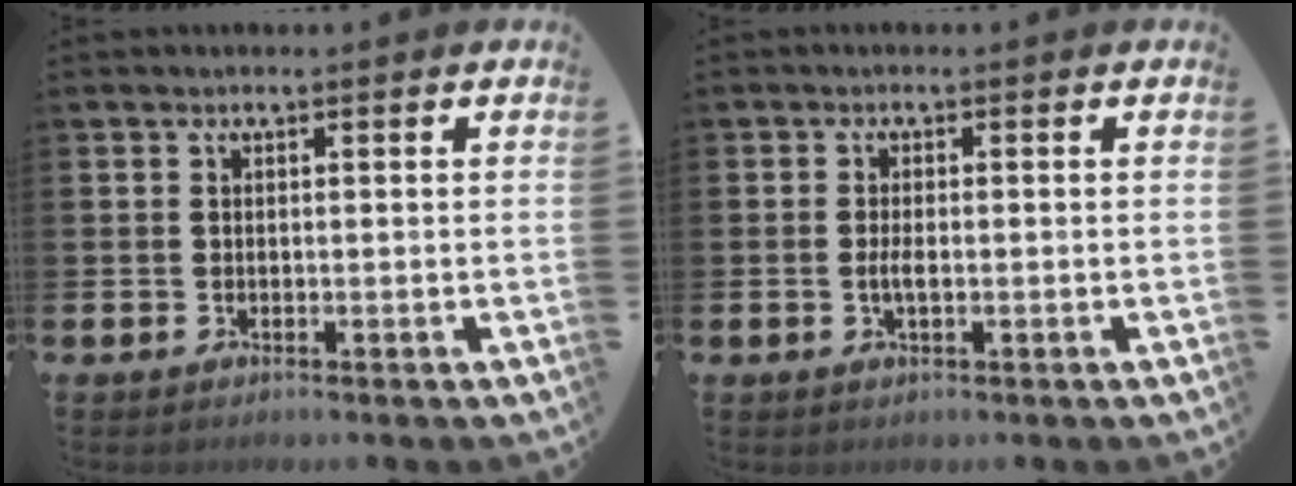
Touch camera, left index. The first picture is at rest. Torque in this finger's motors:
{"motor_torque": [0.25, 0.00, 0.07, 0.08]}